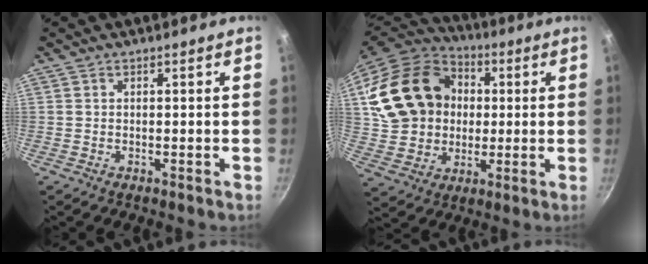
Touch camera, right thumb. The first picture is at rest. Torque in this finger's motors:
{"motor_torque": [1.28, 3.73, 0.86, -0.69, 0.20]}